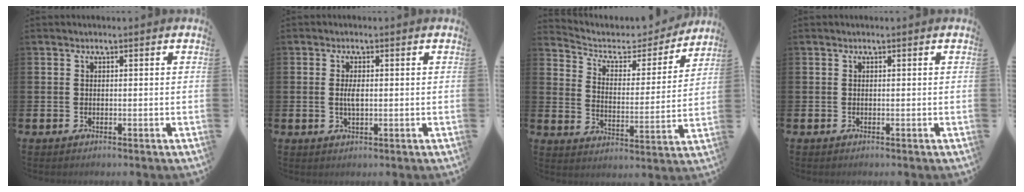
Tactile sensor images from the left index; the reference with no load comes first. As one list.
[{"total": 2.3, "force": [0.2, 0.8, 2.1], "torque": [-0.037, 0.000, 0.001]}, {"total": 5.9, "force": [5.1, 2.6, 1.5], "torque": [-0.056, -0.043, 0.080]}, {"total": 0.0}]